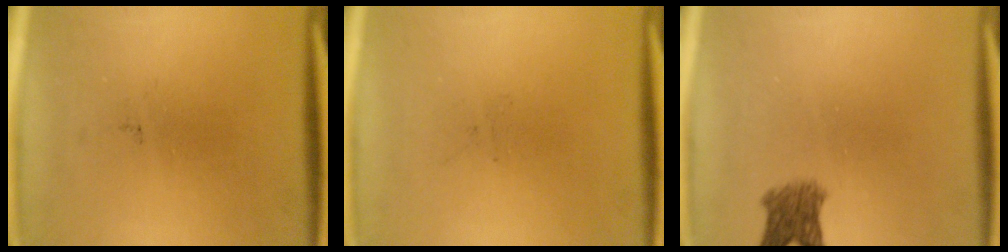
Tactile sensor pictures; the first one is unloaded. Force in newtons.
{"total": 0.0}
{"total": 3.6}